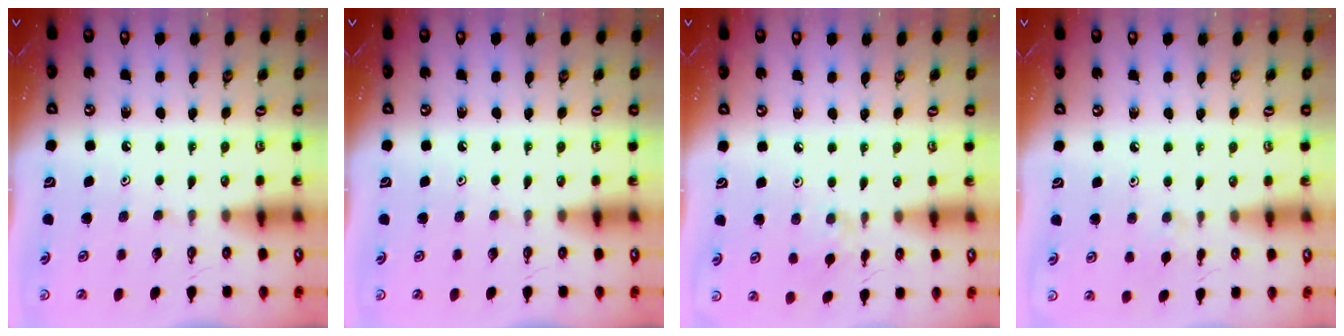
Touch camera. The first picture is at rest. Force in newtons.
{"total": 0.0}
{"total": 2.9, "press": 2.8, "slide": 0.5}
{"total": 3.8, "press": 3.7, "slide": 0.4}